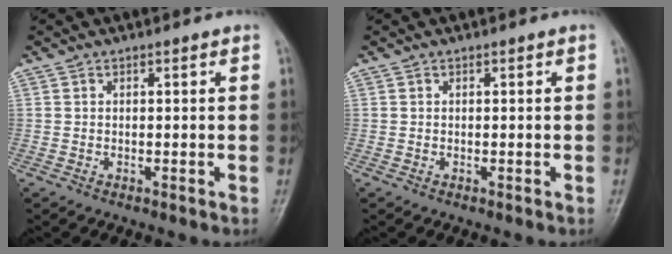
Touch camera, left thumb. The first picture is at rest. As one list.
[{"total": 0.0}]